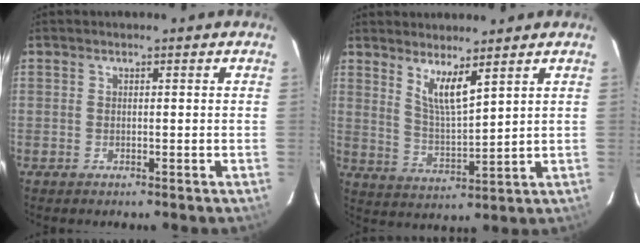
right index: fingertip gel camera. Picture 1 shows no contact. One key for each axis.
{"total": 6.7, "fx": 4.5, "fy": 0.8, "fz": 4.8, "tx": -0.091, "ty": -0.013, "tz": 0.088}